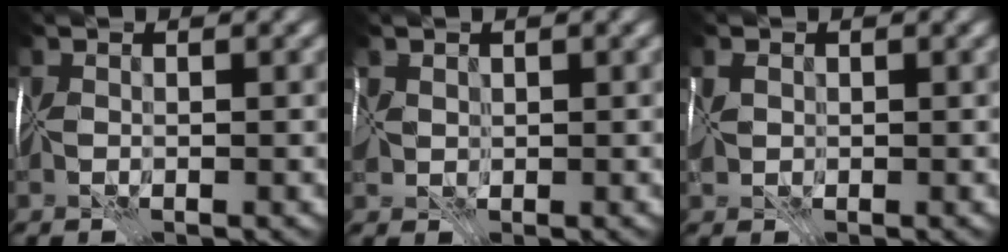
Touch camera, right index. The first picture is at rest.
{"total": 2.1, "force": [0.6, 1.5, 1.4], "torque": [-0.028, 0.002, 0.011]}
{"total": 1.3, "force": [0.1, 0.8, 1.0], "torque": [-0.011, -0.001, 0.001]}